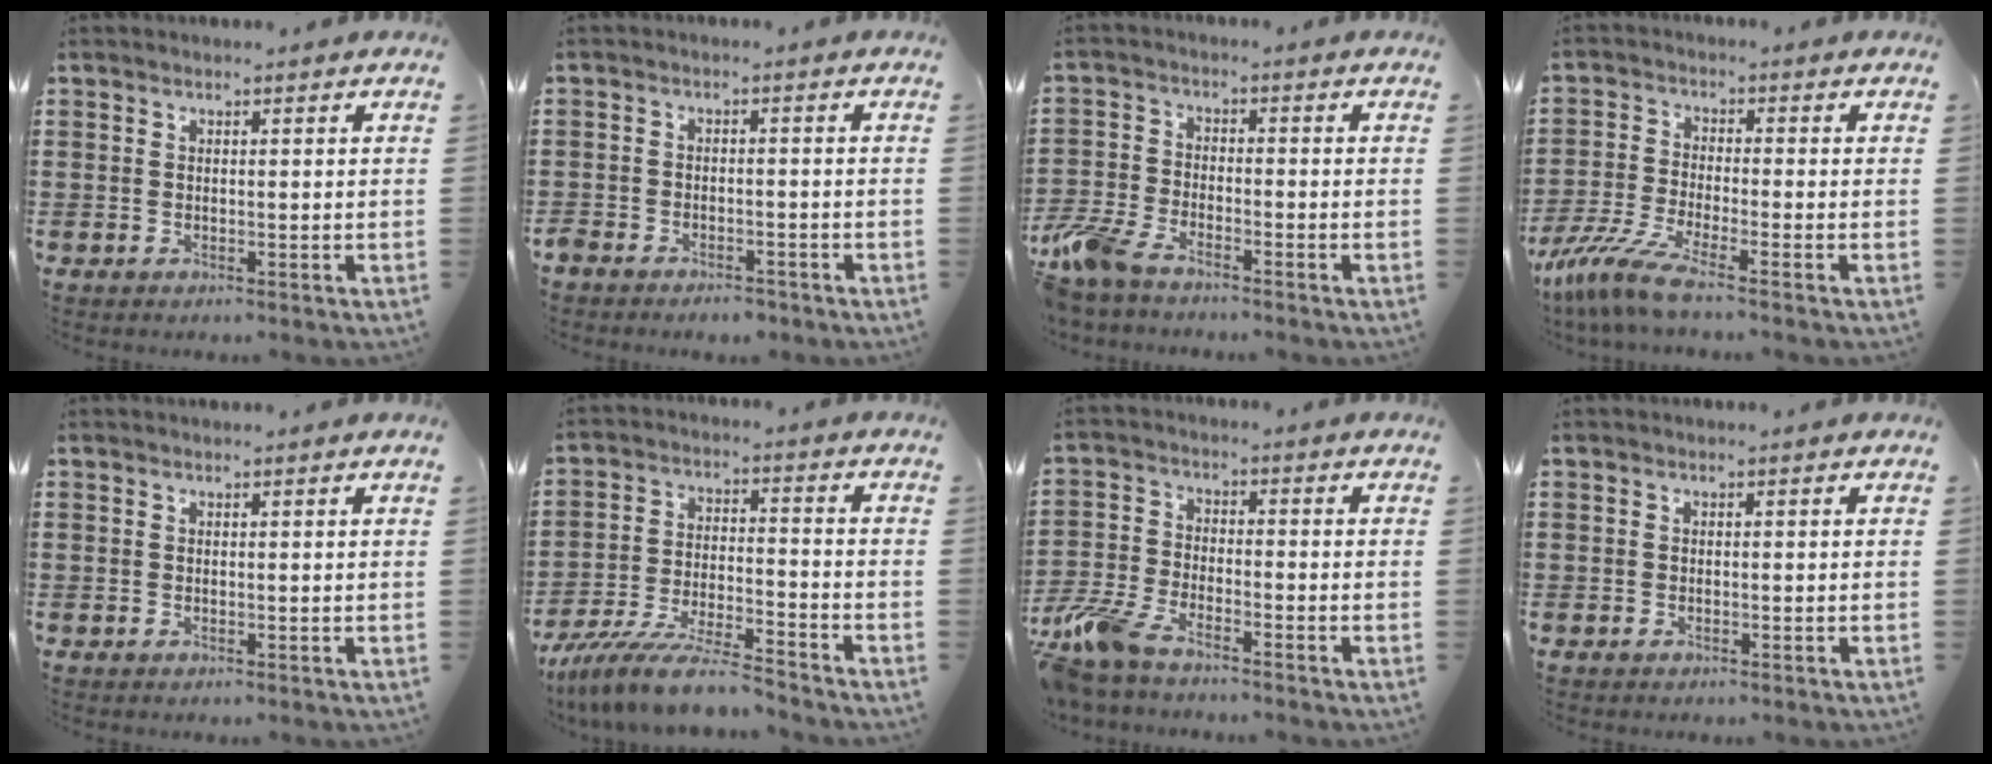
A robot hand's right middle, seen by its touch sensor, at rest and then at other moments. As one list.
[{"total": 2.8, "force": [-2.7, 0.7, 0.0], "torque": [-0.014, -0.003, -0.060]}, {"total": 6.0, "force": [-5.1, 1.6, 2.9], "torque": [-0.086, -0.006, -0.105]}, {"total": 6.3, "force": [-5.1, 0.1, 3.8], "torque": [-0.103, -0.026, -0.105]}, {"total": 0.0}, {"total": 9.6, "force": [-8.7, 0.5, 4.1], "torque": [-0.083, 0.006, -0.169]}, {"total": 6.7, "force": [-5.7, 1.5, 3.3], "torque": [-0.100, -0.010, -0.116]}, {"total": 0.0}]